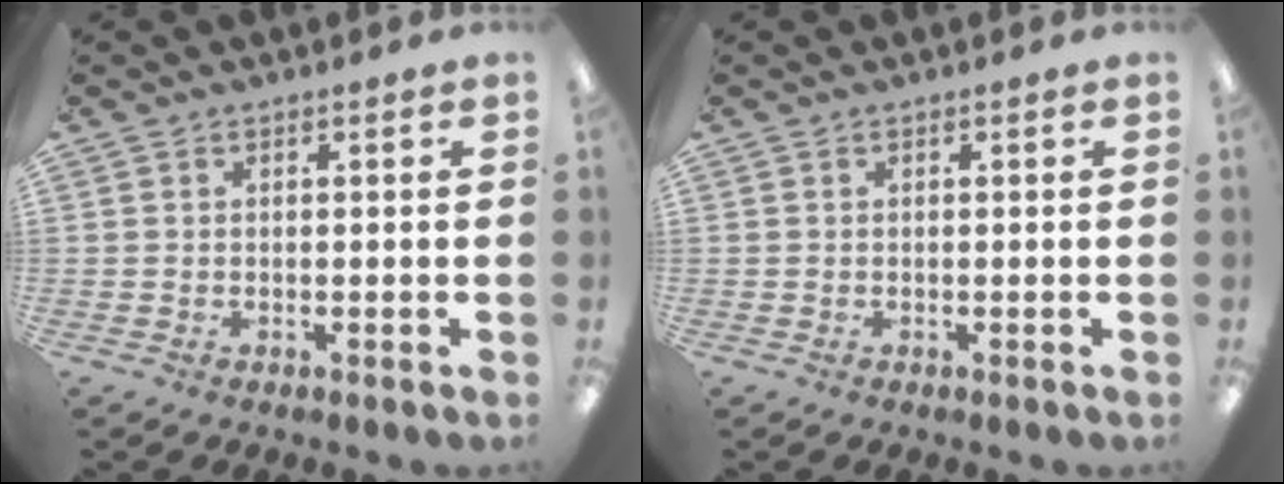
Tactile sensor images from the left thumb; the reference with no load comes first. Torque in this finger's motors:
{"motor_torque": [0.00, 0.00, 0.04, -0.04, 0.00]}